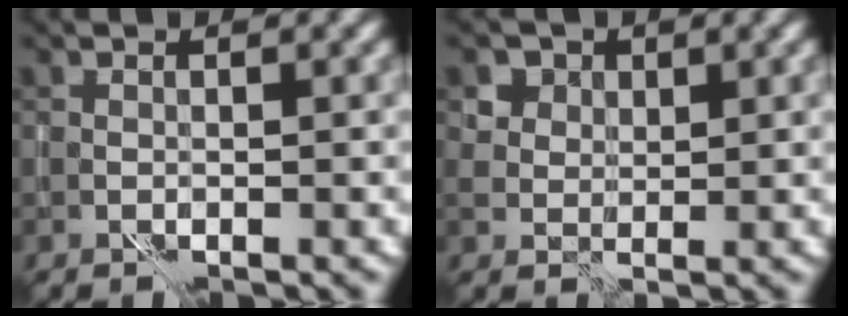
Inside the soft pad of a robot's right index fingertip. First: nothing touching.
{"total": 3.7, "force": [2.0, 2.8, 1.3], "torque": [-0.035, -0.002, 0.040]}